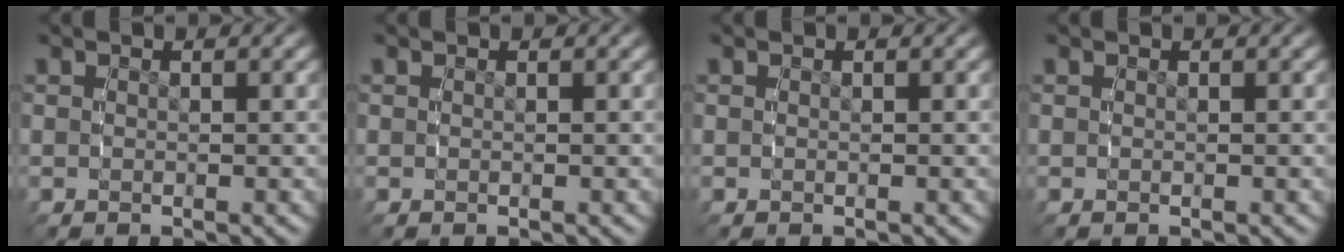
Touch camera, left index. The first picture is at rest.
{"total": 0.0}
{"total": 0.0}
{"total": 0.0}